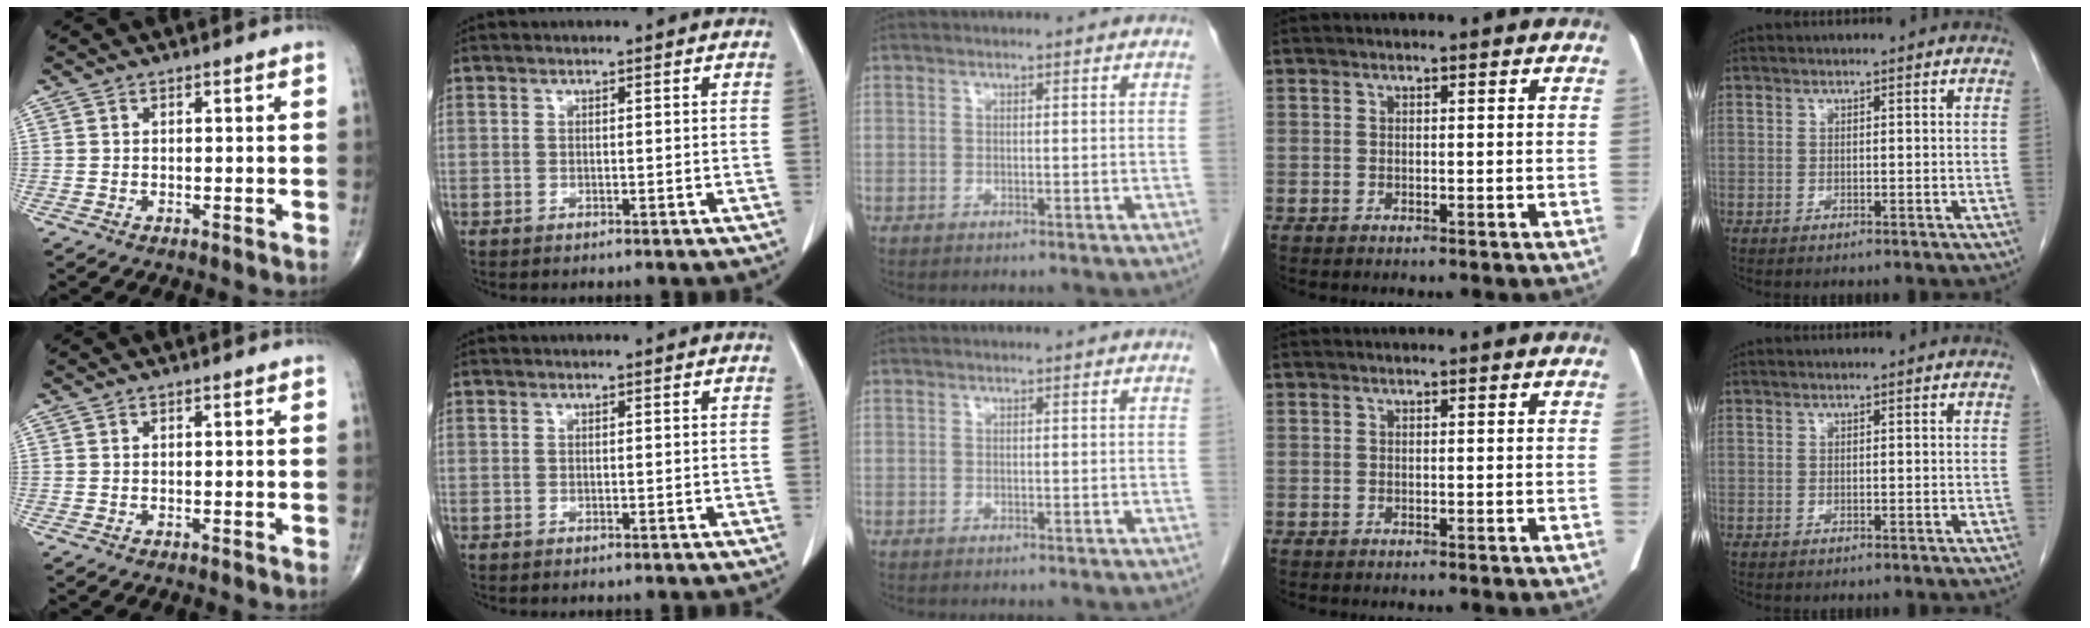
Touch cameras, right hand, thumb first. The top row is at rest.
{}